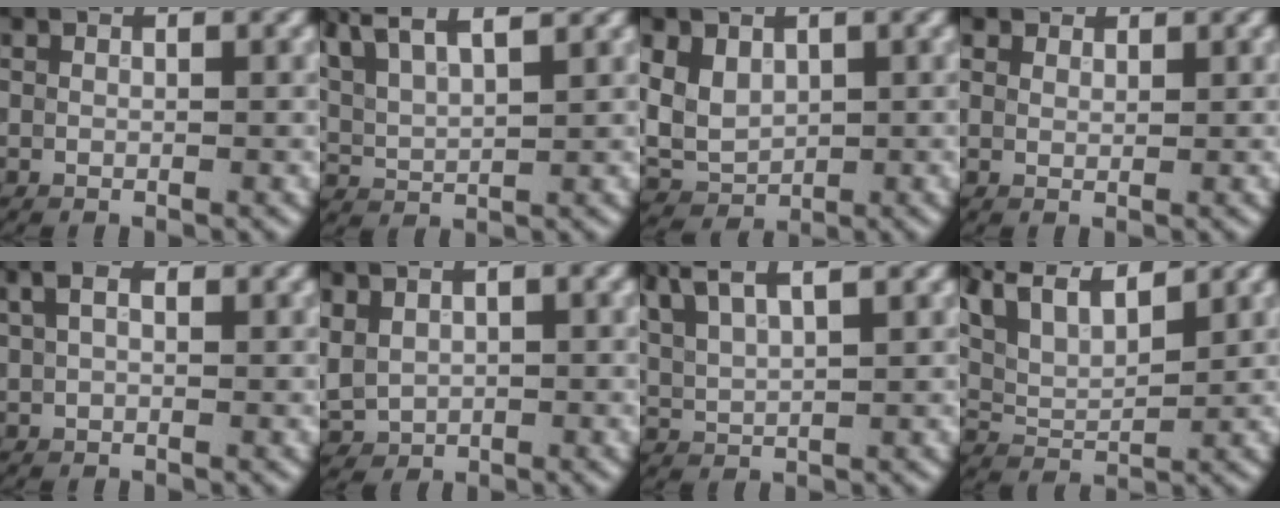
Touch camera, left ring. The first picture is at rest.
{"total": 8.3, "force": [5.8, 2.8, 5.2], "torque": [-0.123, 0.031, 0.075]}
{"total": 3.5, "force": [0.8, 2.8, 2.0], "torque": [-0.049, -0.005, 0.014]}
{"total": 1.9, "force": [1.4, 1.1, 0.5], "torque": [-0.021, -0.013, 0.033]}
{"total": 2.3, "force": [0.9, 1.3, 1.6], "torque": [-0.037, 0.008, 0.014]}
{"total": 3.0, "force": [0.2, 2.4, 1.7], "torque": [-0.043, 0.000, 0.006]}
{"total": 6.3, "force": [4.2, 2.1, 4.2], "torque": [-0.095, 0.027, 0.055]}
{"total": 8.6, "force": [6.1, 3.2, 5.1], "torque": [-0.113, 0.028, 0.091]}